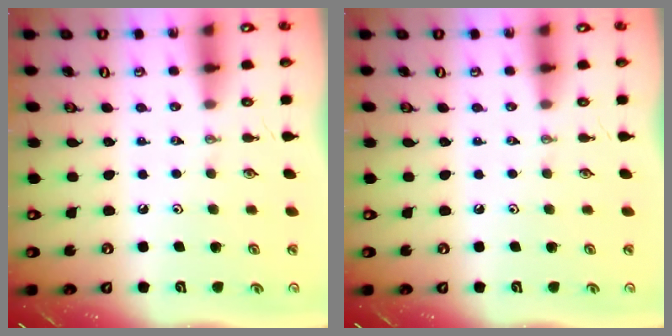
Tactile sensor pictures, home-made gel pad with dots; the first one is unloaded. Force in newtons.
{"total": 0.0}